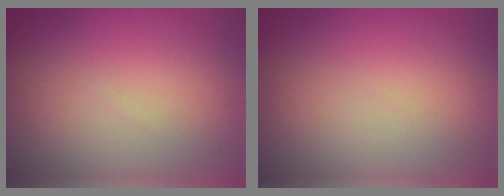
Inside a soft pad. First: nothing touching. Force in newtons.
{"total": 0.0}